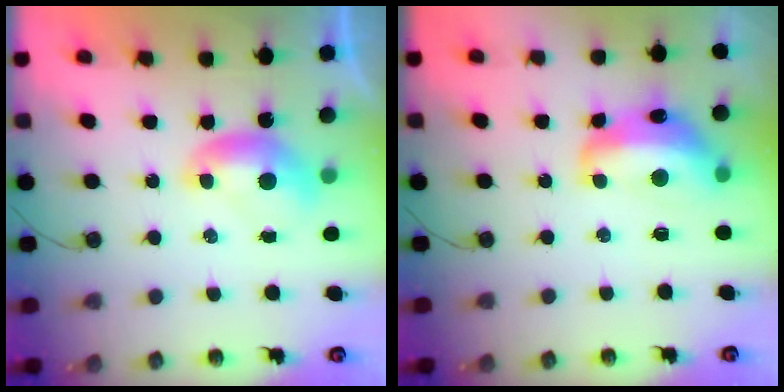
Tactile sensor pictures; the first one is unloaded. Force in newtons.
{"total": 7.9, "press": 7.8, "slide": 1.2}